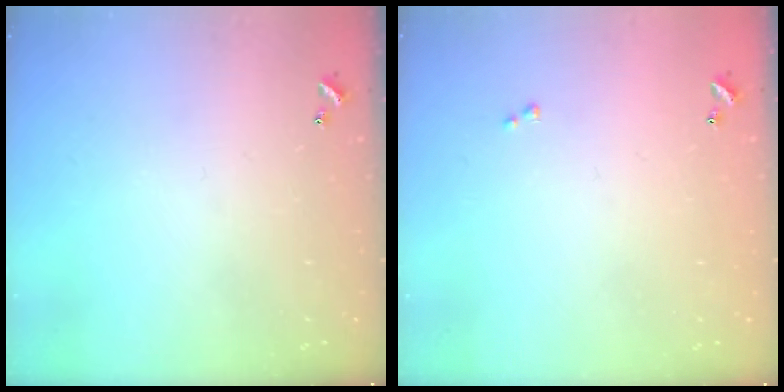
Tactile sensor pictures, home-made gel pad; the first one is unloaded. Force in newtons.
{"total": 0.5, "press": 0.3, "slide": 0.4}